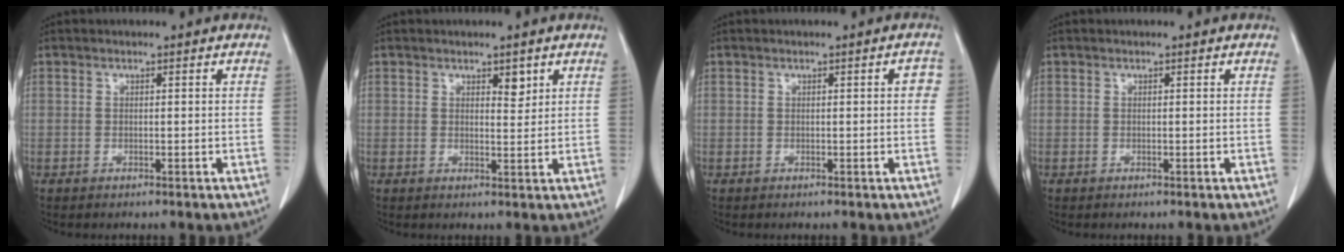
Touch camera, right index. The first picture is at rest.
{"total": 2.0, "force": [1.2, 0.8, 1.4], "torque": [-0.018, -0.006, 0.020]}
{"total": 1.6, "force": [0.2, 0.5, 1.5], "torque": [-0.012, 0.005, 0.002]}
{"total": 0.0}